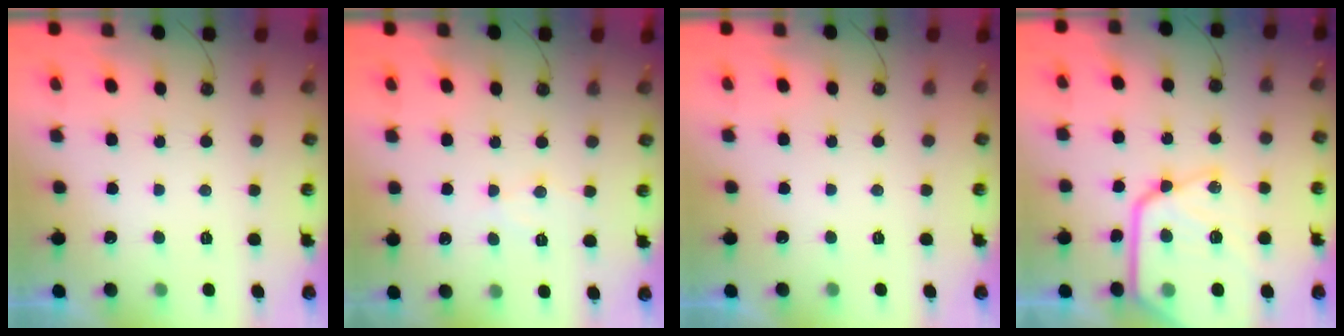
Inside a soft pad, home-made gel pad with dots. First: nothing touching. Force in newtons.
{"total": 5.8, "press": 5.7, "slide": 0.8}
{"total": 0.0}
{"total": 21.7, "press": 21.6, "slide": 2.1}